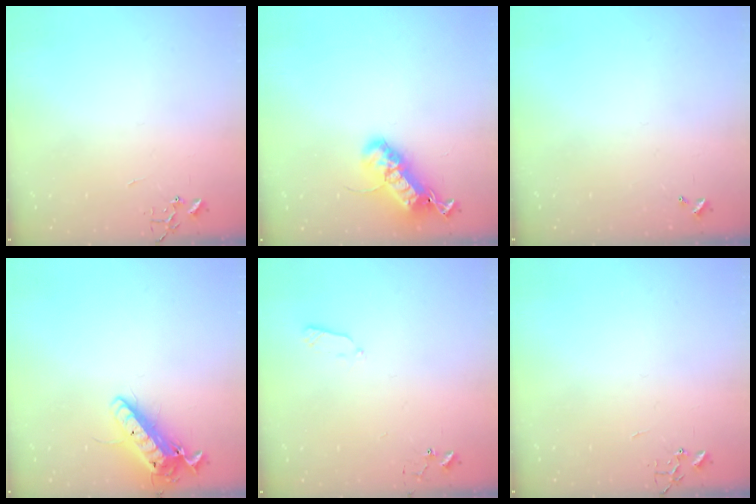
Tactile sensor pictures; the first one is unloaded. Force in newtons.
{"total": 21.0, "press": 21.0, "slide": 0.4}
{"total": 0.0}
{"total": 15.6, "press": 15.4, "slide": 2.8}
{"total": 4.7, "press": 4.6, "slide": 0.9}
{"total": 0.0}